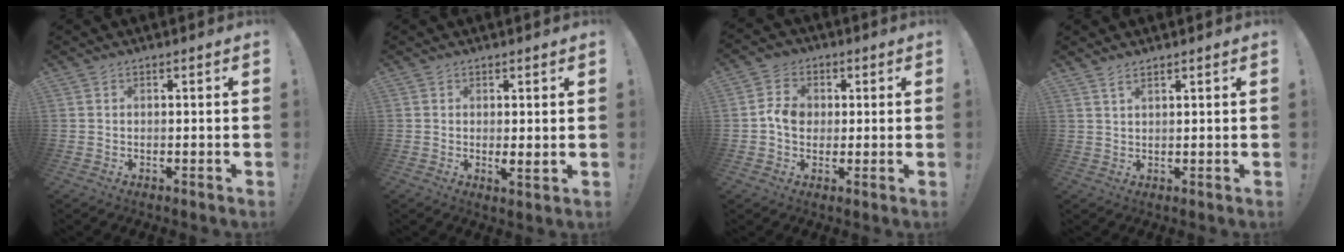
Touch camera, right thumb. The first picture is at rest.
{"total": 2.4, "force": [1.2, 0.4, 2.1], "torque": [-0.021, -0.018, 0.017]}
{"total": 7.5, "force": [0.2, 6.4, 3.8], "torque": [-0.055, 0.015, 0.007]}
{"total": 2.2, "force": [1.8, 0.4, 1.3], "torque": [-0.025, -0.008, 0.032]}